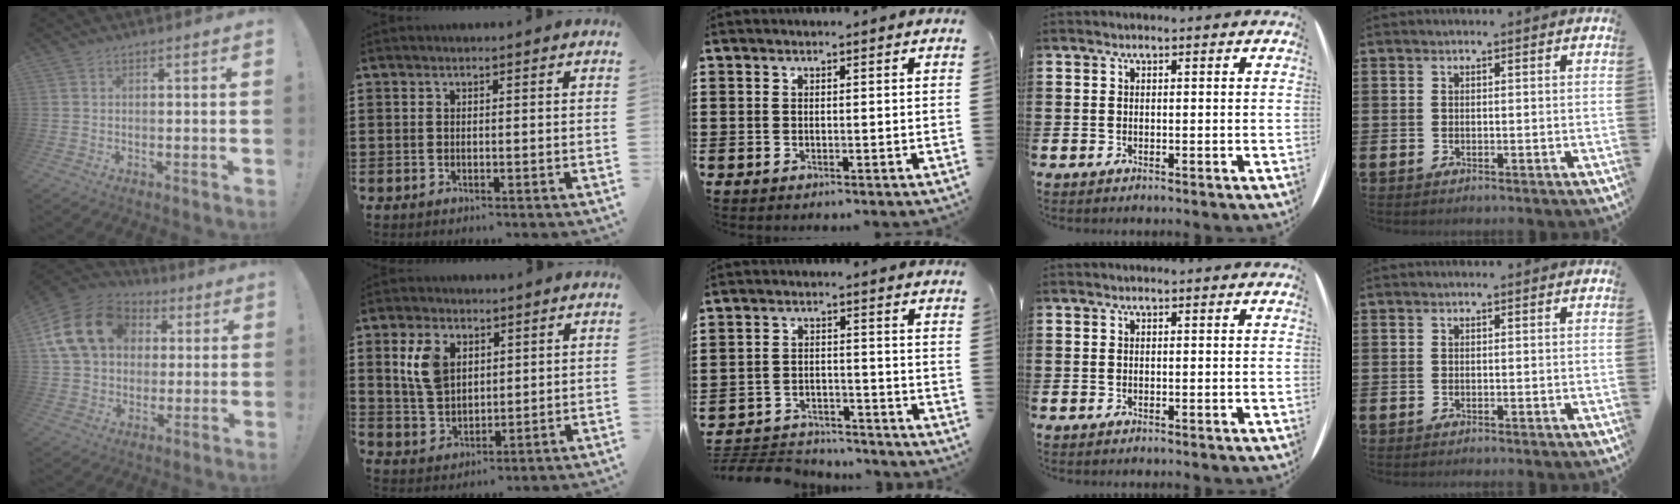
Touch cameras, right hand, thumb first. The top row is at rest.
{"thumb": {"total": 19.4, "force": [5.4, 14.9, 11.2], "torque": [-0.193, 0.001, 0.110]}, "index": {"total": 6.8, "force": [2.7, 4.4, 4.5], "torque": [-0.117, 0.008, 0.046]}, "middle": {"total": 4.9, "force": [-4.7, 1.0, 0.4], "torque": [-0.013, 0.009, -0.101]}}